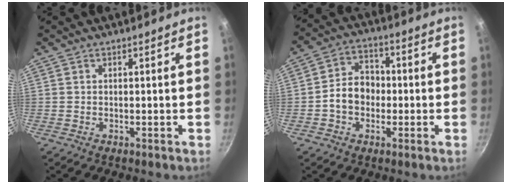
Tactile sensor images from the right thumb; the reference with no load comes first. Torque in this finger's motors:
{"motor_torque": [-0.60, 0.74, 1.18, -0.53, 0.07]}